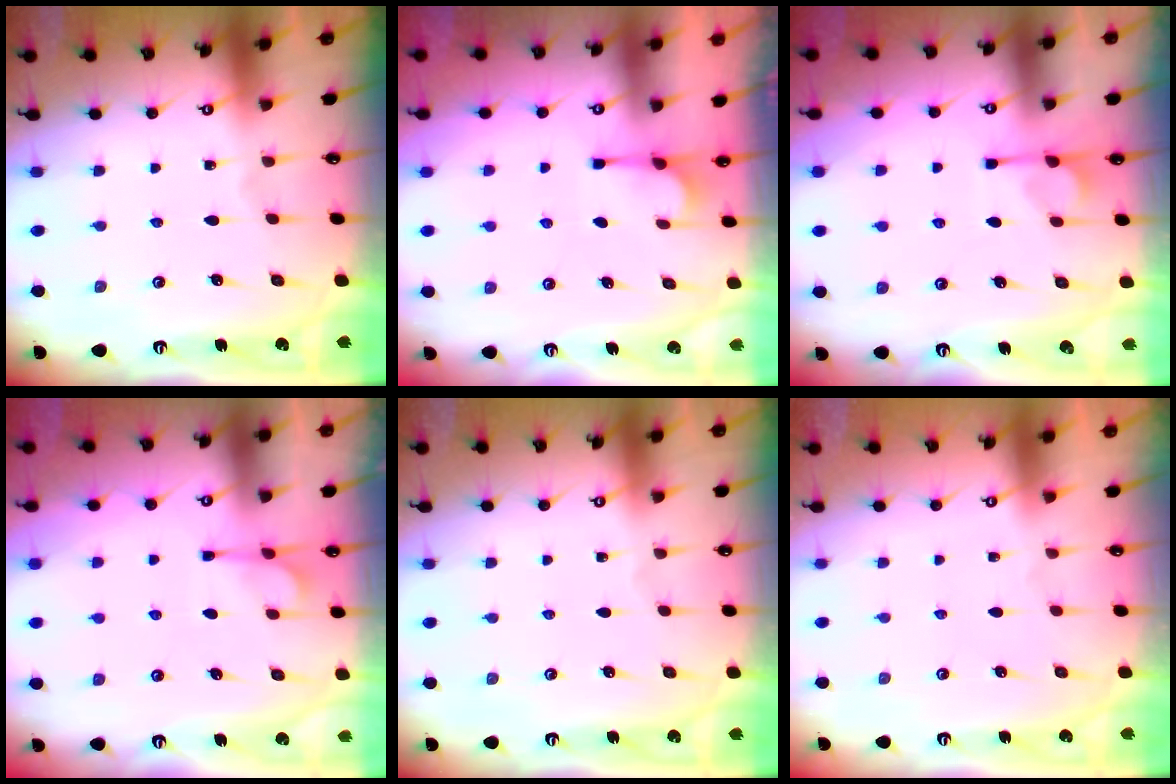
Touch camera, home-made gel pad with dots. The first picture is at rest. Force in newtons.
{"total": 3.7, "press": 3.5, "slide": 1.1}
{"total": 2.0, "press": 1.5, "slide": 1.2}
{"total": 2.8, "press": 2.4, "slide": 1.5}
{"total": 0.0}
{"total": 1.5, "press": 1.4, "slide": 0.6}